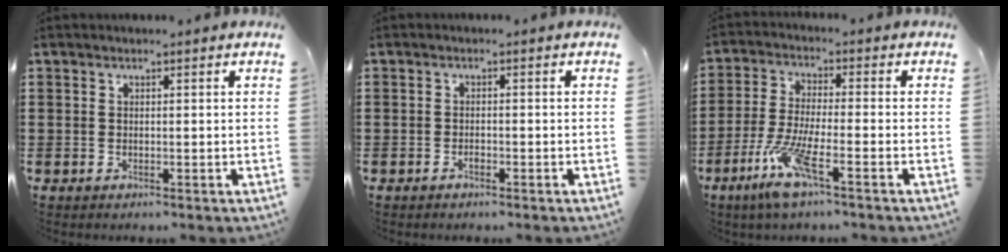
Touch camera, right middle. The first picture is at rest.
{"total": 0.9, "force": [-0.7, 0.3, 0.5], "torque": [-0.014, -0.002, -0.013]}
{"total": 8.0, "force": [-4.4, 1.3, 6.6], "torque": [-0.143, -0.010, -0.083]}